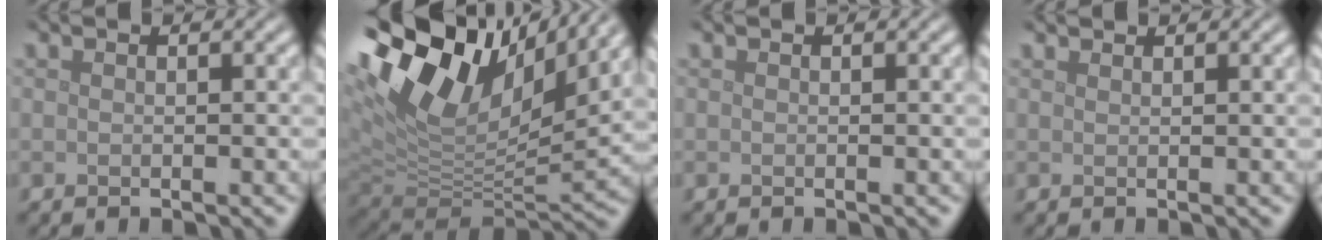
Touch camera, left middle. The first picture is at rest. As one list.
[{"total": 14.8, "force": [7.6, 7.9, 9.9], "torque": [-0.228, 0.038, 0.140]}, {"total": 0.0}, {"total": 1.1, "force": [1.1, 0.1, 0.2], "torque": [-0.007, -0.001, 0.013]}]